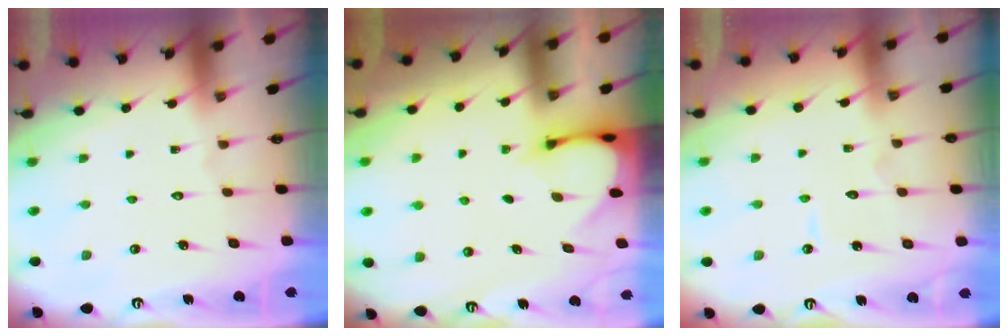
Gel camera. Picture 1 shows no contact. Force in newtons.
{"total": 2.8, "press": 2.8, "slide": 0.2}
{"total": 4.0, "press": 4.0, "slide": 0.2}